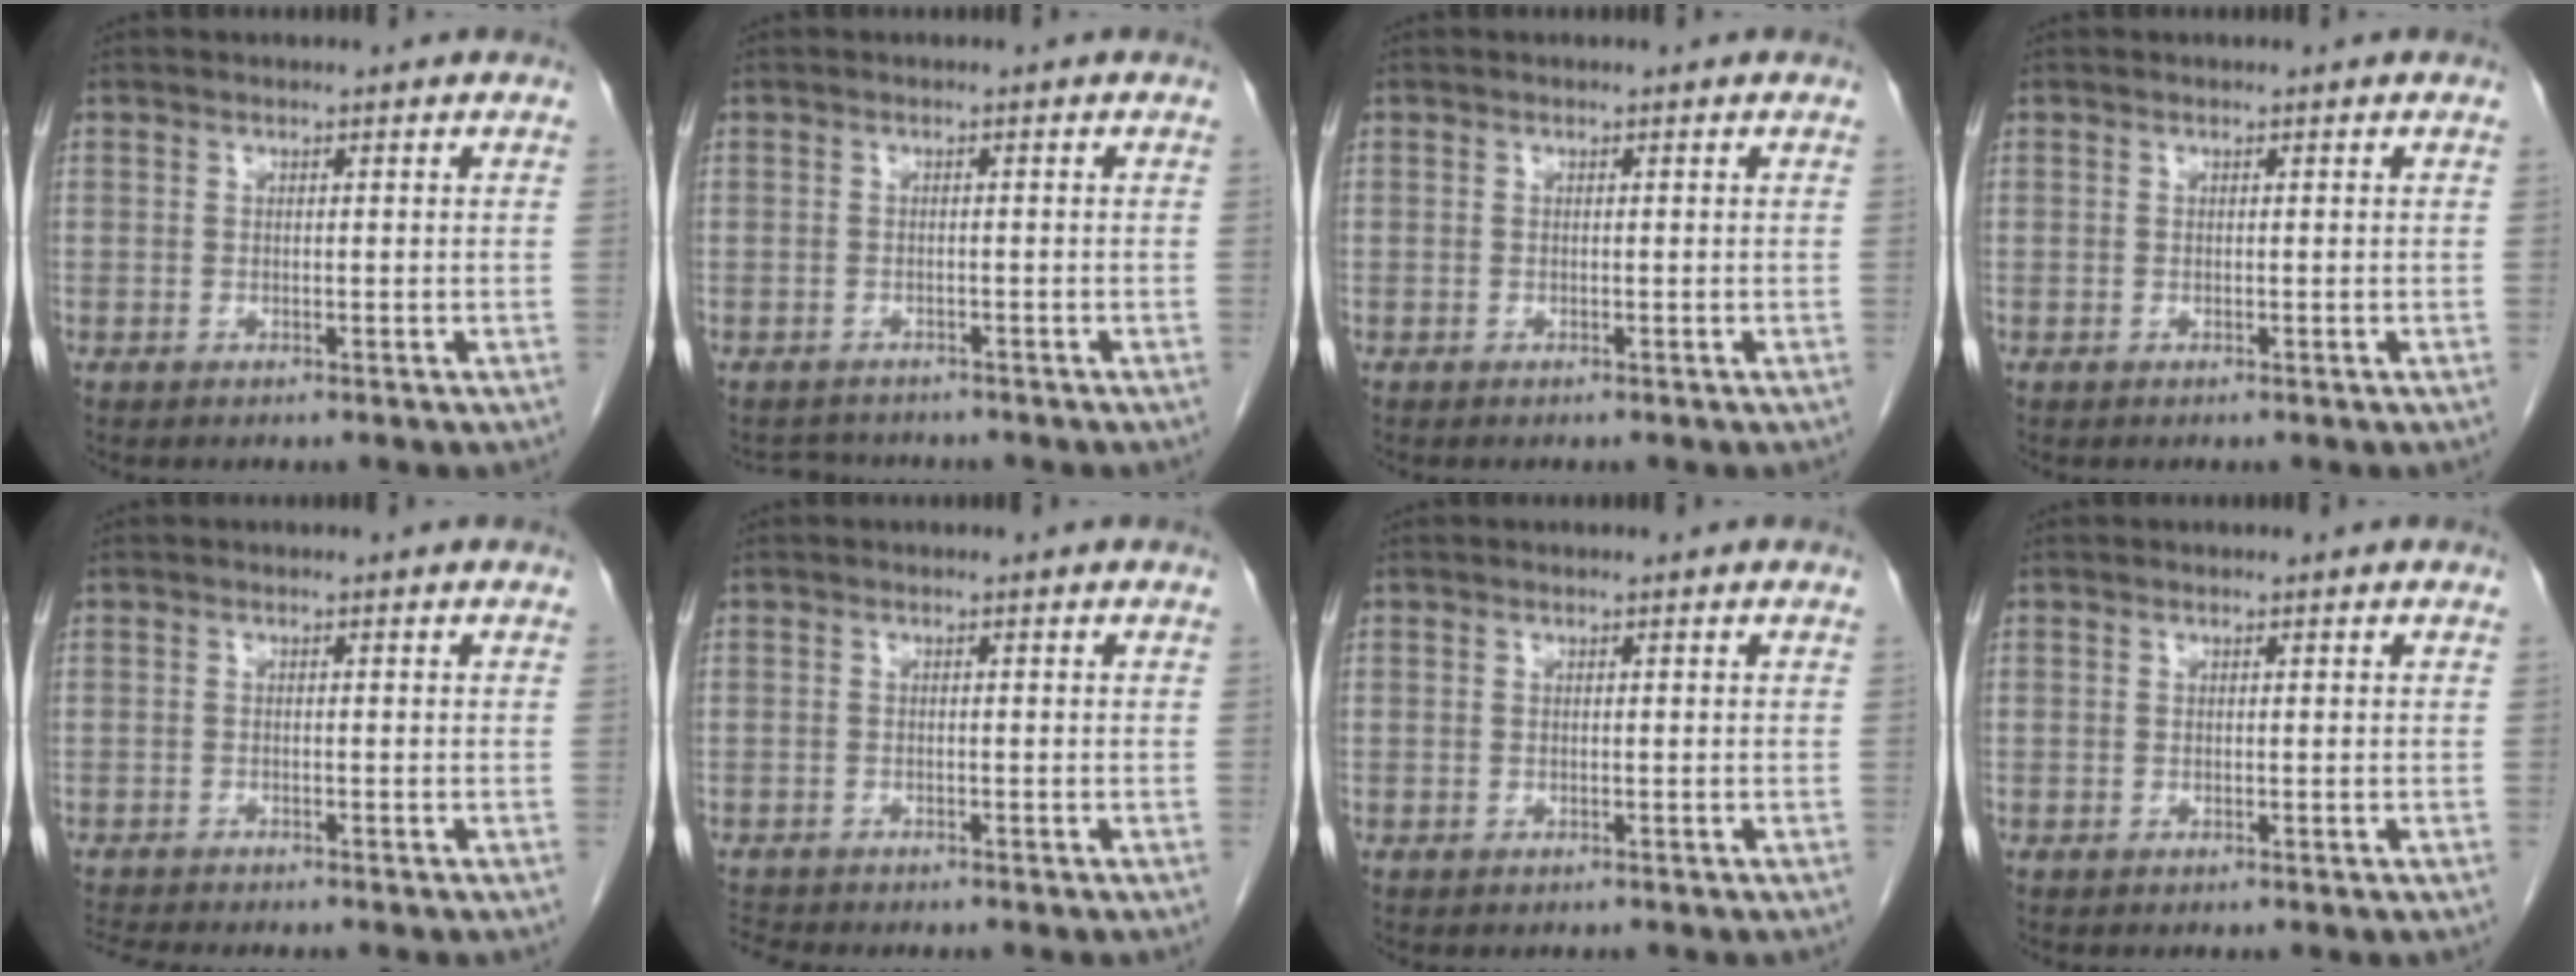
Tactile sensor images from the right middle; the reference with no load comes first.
{"total": 3.0, "force": [-2.8, 1.1, -0.1], "torque": [0.001, -0.005, -0.042]}
{"total": 0.0}
{"total": 0.0}
{"total": 5.9, "force": [-5.4, 0.5, 2.2], "torque": [-0.032, -0.010, -0.083]}
{"total": 3.2, "force": [-3.1, 0.5, 0.5], "torque": [-0.010, -0.011, -0.050]}
{"total": 0.7, "force": [-0.6, 0.2, 0.1], "torque": [-0.011, -0.001, -0.010]}
{"total": 0.0}